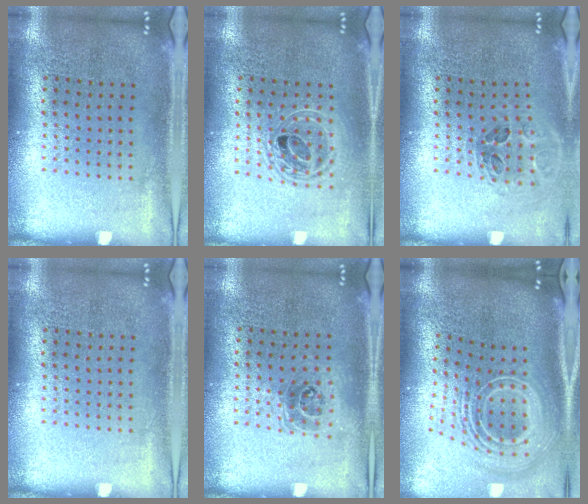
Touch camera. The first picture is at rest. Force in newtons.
{"total": 1.7, "press": 1.4, "slide": 0.9}
{"total": 0.9, "press": 0.9, "slide": 0.1}
{"total": 0.0}
{"total": 1.1, "press": 0.9, "slide": 0.5}
{"total": 3.0, "press": 2.0, "slide": 2.3}